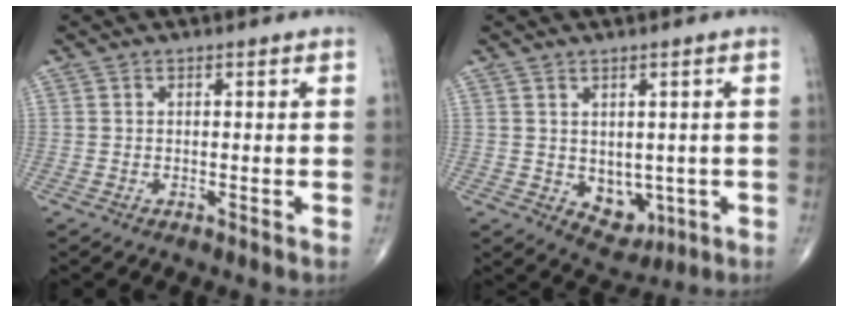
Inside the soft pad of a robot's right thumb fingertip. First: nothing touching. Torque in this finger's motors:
{"motor_torque": [-0.48, 0.34, -0.20, 0.07, 0.11]}